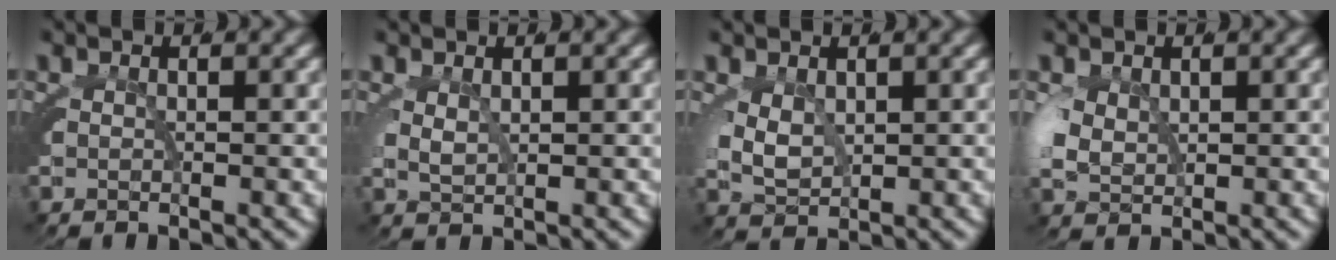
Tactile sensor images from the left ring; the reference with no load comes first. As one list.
[{"total": 1.5, "force": [1.0, 0.6, 0.9], "torque": [-0.028, -0.015, 0.031]}, {"total": 3.1, "force": [0.9, 2.2, 2.0], "torque": [-0.058, -0.024, 0.035]}, {"total": 2.4, "force": [0.3, 1.7, 1.7], "torque": [-0.055, -0.018, 0.024]}]